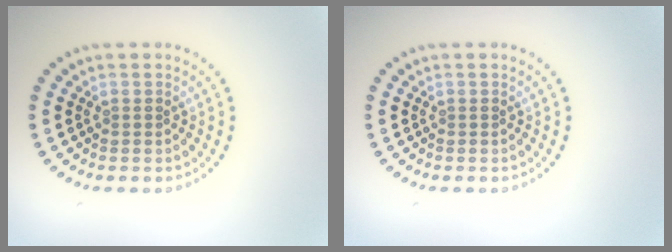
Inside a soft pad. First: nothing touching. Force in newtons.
{"total": 0.0}